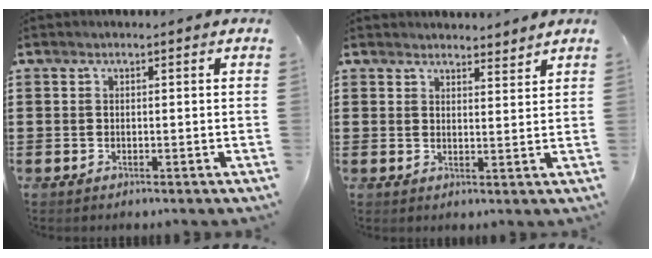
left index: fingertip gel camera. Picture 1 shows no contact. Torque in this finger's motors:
{"motor_torque": [-0.20, -0.02, -0.06, 0.00]}